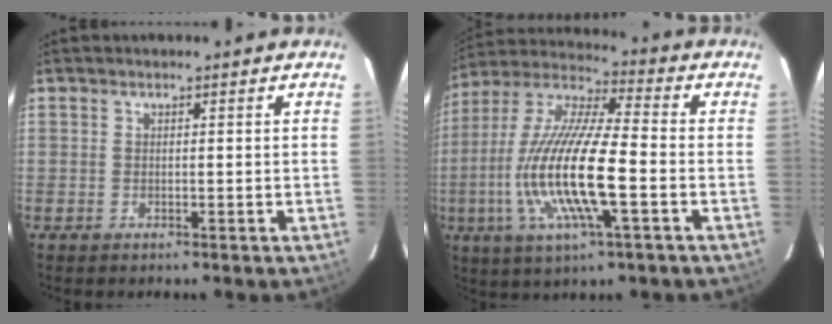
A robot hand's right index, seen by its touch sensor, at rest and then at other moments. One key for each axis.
{"total": 19.2, "fx": -4.5, "fy": 4.1, "fz": 18.2, "tx": -0.365, "ty": -0.016, "tz": -0.090}